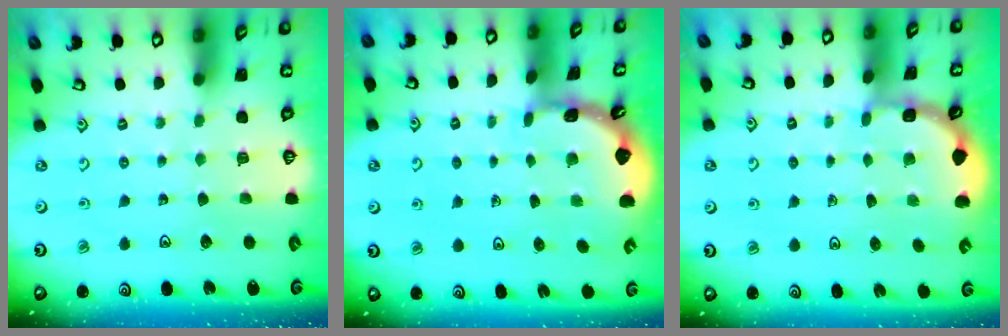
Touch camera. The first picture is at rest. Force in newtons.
{"total": 1.6, "press": 1.6, "slide": 0.2}
{"total": 2.0, "press": 2.0, "slide": 0.1}